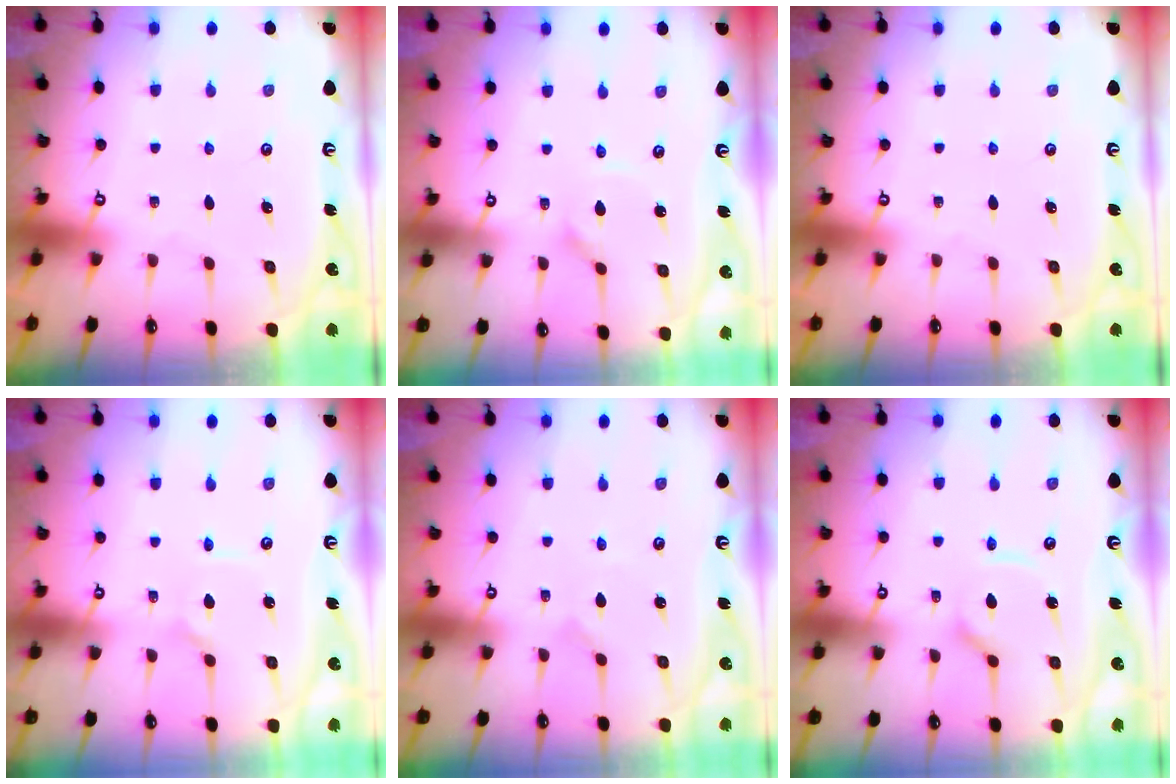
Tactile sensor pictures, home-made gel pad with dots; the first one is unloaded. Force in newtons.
{"total": 2.0, "press": 2.0, "slide": 0.0}
{"total": 0.0}
{"total": 1.8, "press": 1.8, "slide": 0.1}
{"total": 0.0}
{"total": 7.1, "press": 7.1, "slide": 0.8}